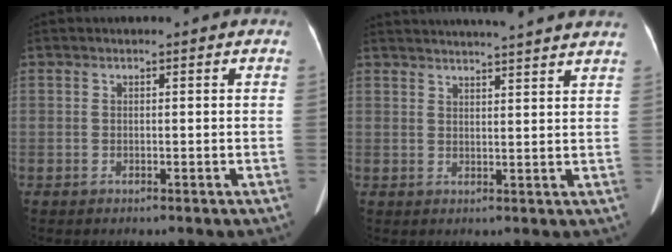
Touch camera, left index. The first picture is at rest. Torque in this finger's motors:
{"motor_torque": [0.85, -1.30, 0.13, 0.14]}